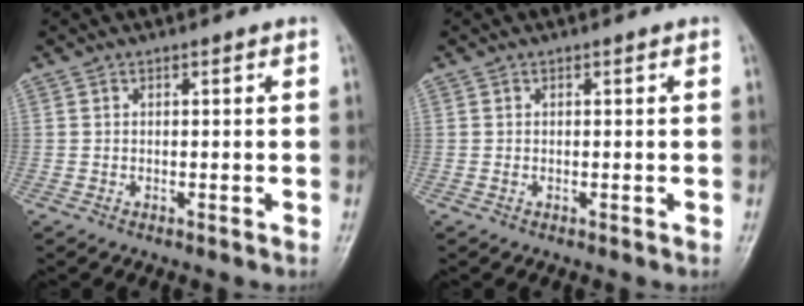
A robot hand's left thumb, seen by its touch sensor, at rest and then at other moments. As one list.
[{"total": 0.6, "force": [0.1, 0.3, 0.5], "torque": [-0.010, 0.001, 0.004]}]